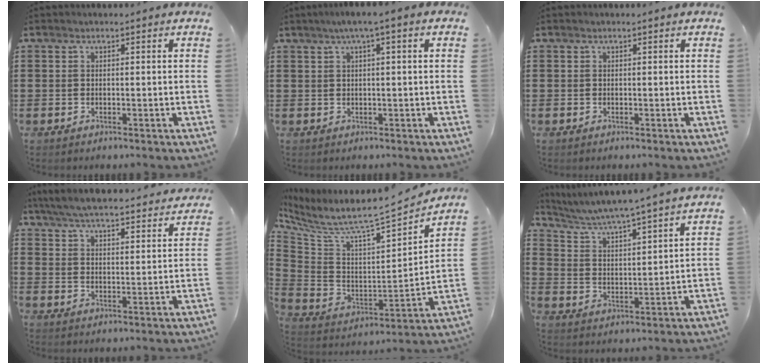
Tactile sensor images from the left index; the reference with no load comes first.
{"total": 2.4, "force": [0.6, -0.1, 2.3], "torque": [-0.043, -0.001, 0.009]}
{"total": 0.0}
{"total": 5.9, "force": [5.8, 0.0, 1.5], "torque": [-0.054, -0.037, 0.099]}
{"total": 5.0, "force": [4.4, 0.1, 2.3], "torque": [-0.074, -0.060, 0.061]}
{"total": 4.1, "force": [3.9, -0.9, 1.1], "torque": [-0.043, -0.037, 0.056]}